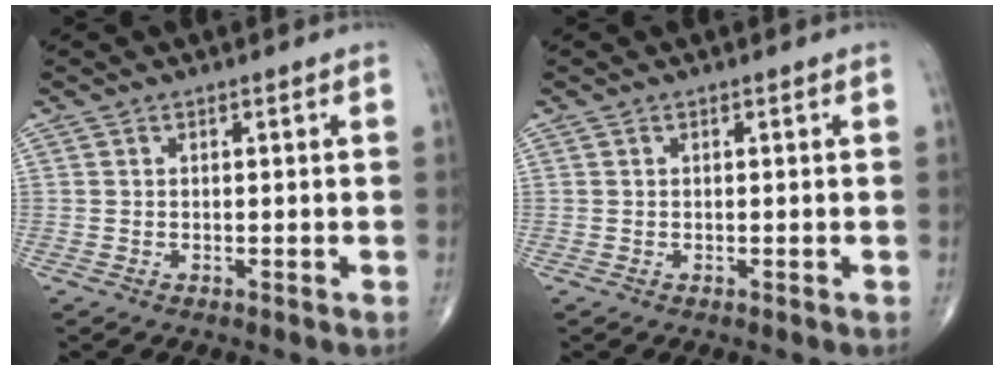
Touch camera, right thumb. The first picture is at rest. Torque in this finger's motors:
{"motor_torque": [-0.06, -0.04, 0.06, -0.01, 0.00]}